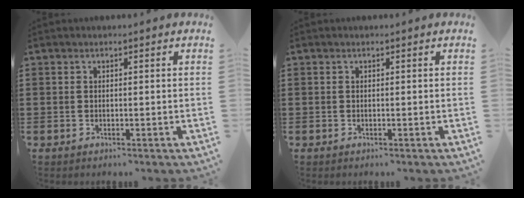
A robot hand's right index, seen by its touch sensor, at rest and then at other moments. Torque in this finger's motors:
{"motor_torque": [-0.05, 0.05, 0.00, 0.00]}